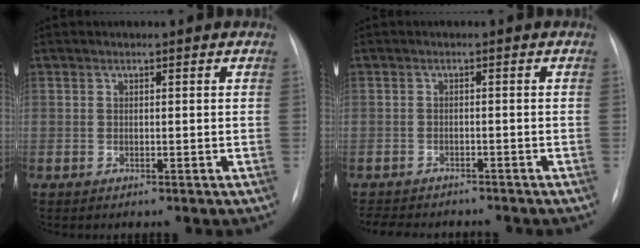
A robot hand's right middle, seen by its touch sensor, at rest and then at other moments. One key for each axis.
{"total": 8.5, "fx": -7.5, "fy": 2.6, "fz": 2.9, "tx": -0.052, "ty": -0.005, "tz": -0.100}